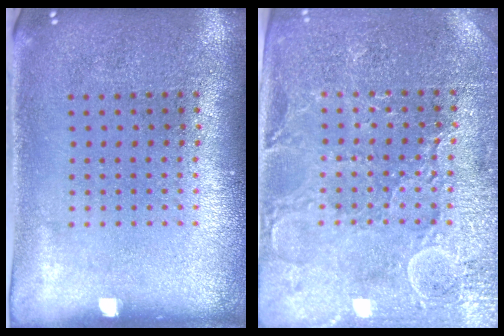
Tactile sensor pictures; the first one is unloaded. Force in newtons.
{"total": 3.4, "press": 3.4, "slide": 0.7}